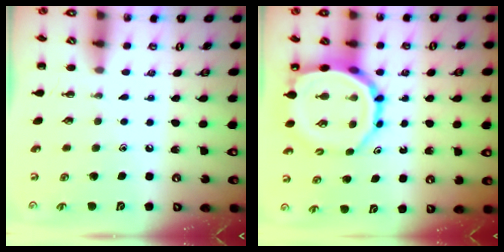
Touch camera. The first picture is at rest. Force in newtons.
{"total": 13.1, "press": 12.6, "slide": 3.4}